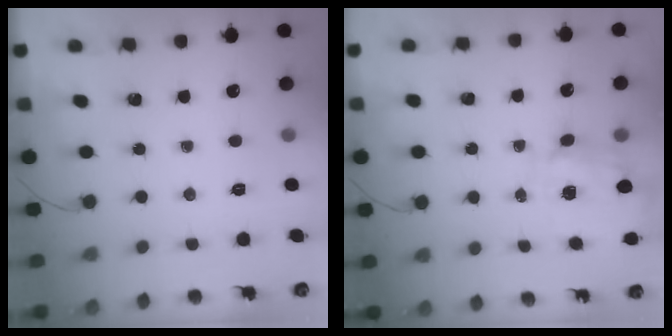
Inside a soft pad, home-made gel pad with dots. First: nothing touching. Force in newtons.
{"total": 9.3, "press": 9.3, "slide": 0.8}